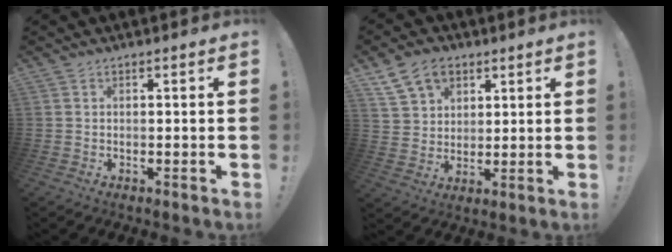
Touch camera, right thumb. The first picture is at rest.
{"total": 11.9, "force": [6.6, 8.7, 4.7], "torque": [-0.069, -0.029, 0.130]}